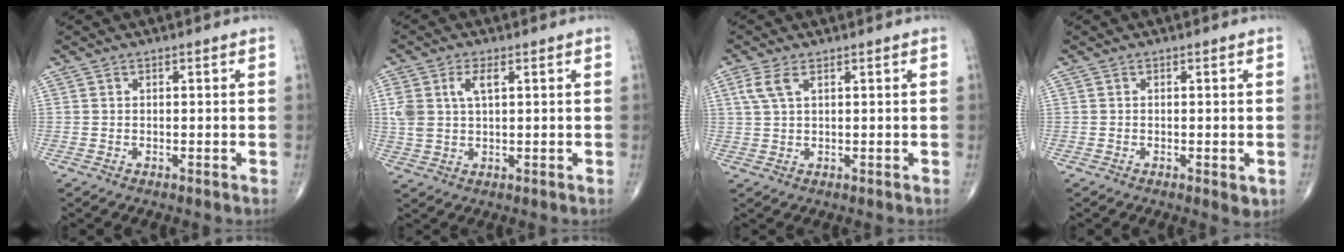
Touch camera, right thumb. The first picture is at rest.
{"total": 5.8, "force": [1.8, 2.9, 4.7], "torque": [-0.110, 0.007, 0.041]}
{"total": 3.5, "force": [1.5, 1.5, 2.8], "torque": [-0.073, 0.011, 0.036]}
{"total": 1.8, "force": [-0.5, 0.7, 1.6], "torque": [-0.021, -0.005, -0.008]}